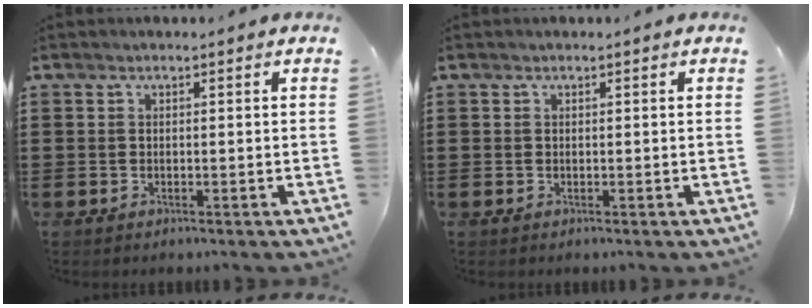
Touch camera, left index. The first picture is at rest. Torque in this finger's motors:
{"motor_torque": [-0.04, -0.01, 0.03, -0.01]}